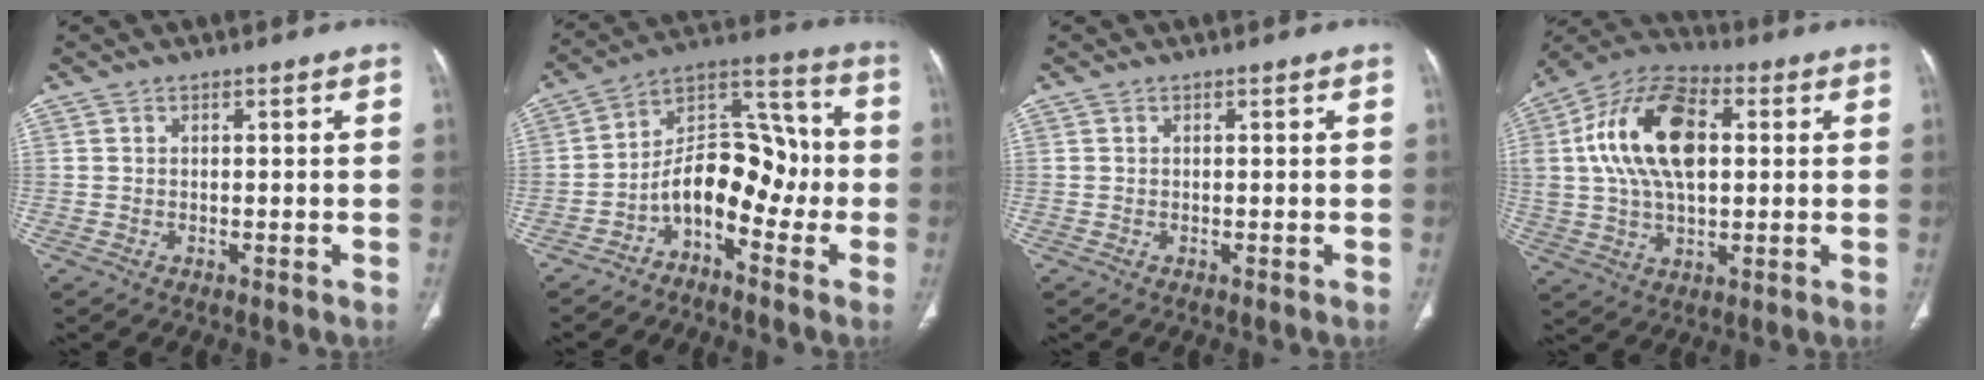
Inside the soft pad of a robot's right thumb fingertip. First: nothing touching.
{"total": 12.4, "force": [-4.4, 7.2, 9.1], "torque": [-0.116, 0.085, -0.083]}
{"total": 0.0}
{"total": 18.9, "force": [3.4, 10.6, 15.3], "torque": [-0.278, 0.018, 0.057]}